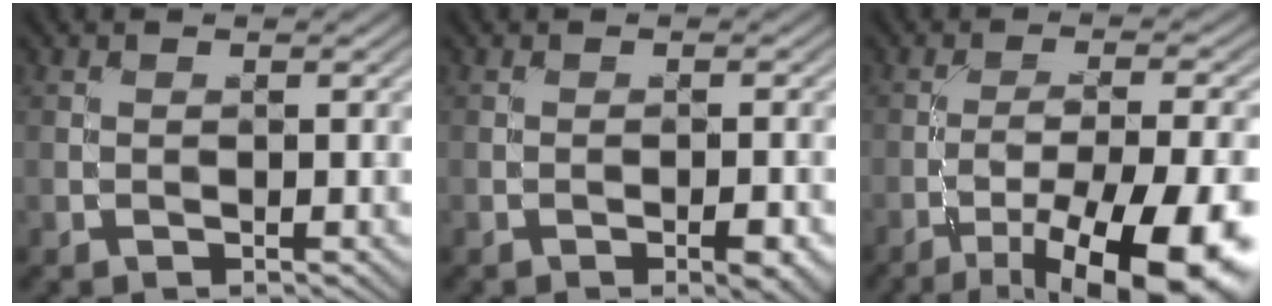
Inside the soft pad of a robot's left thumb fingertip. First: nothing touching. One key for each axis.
{"total": 2.9, "fx": -1.4, "fy": 0.8, "fz": 2.4, "tx": -0.036, "ty": 0.003, "tz": -0.020}
{"total": 15.6, "fx": -8.9, "fy": 4.3, "fz": 12.1, "tx": -0.187, "ty": -0.019, "tz": -0.130}